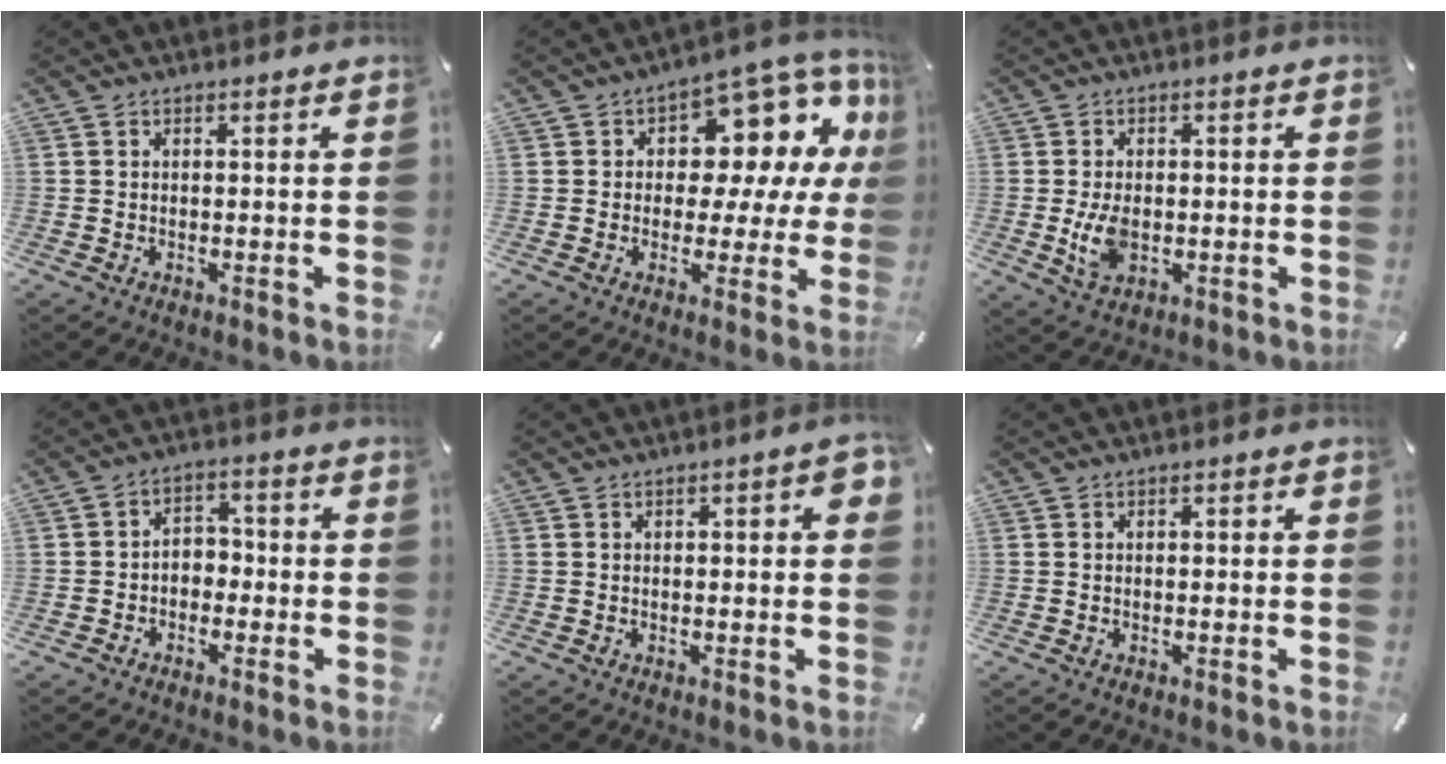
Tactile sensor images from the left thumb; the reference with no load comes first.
{"total": 10.6, "force": [4.4, 7.1, 6.5], "torque": [-0.080, -0.054, 0.079]}
{"total": 6.5, "force": [-0.8, 4.3, 4.9], "torque": [-0.109, -0.007, -0.018]}
{"total": 3.9, "force": [-2.3, 2.8, 1.2], "torque": [-0.023, 0.015, -0.047]}
{"total": 3.2, "force": [0.5, 1.3, 2.9], "torque": [-0.038, 0.001, 0.005]}
{"total": 0.0}